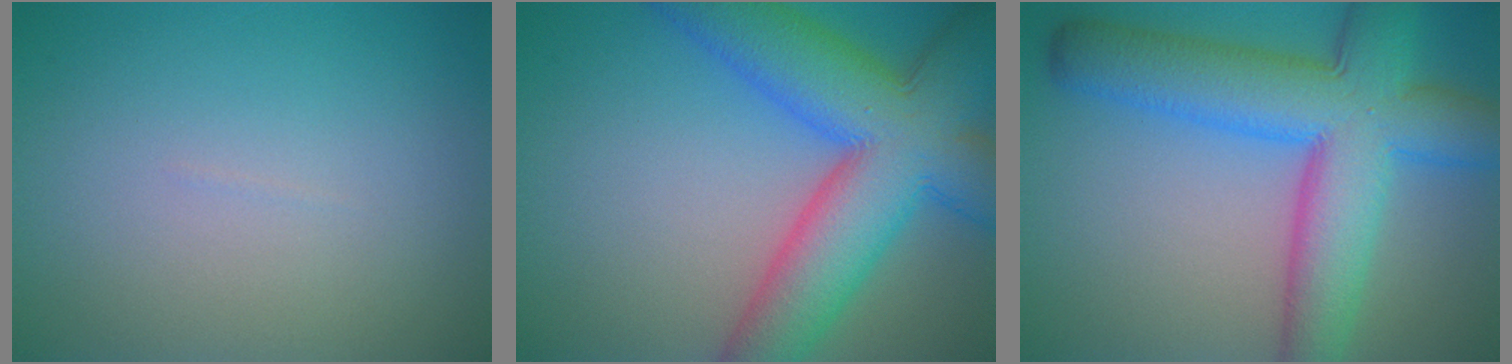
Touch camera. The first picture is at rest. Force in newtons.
{"total": 12.3, "press": 12.3, "slide": 0.4}
{"total": 10.8, "press": 10.7, "slide": 0.5}